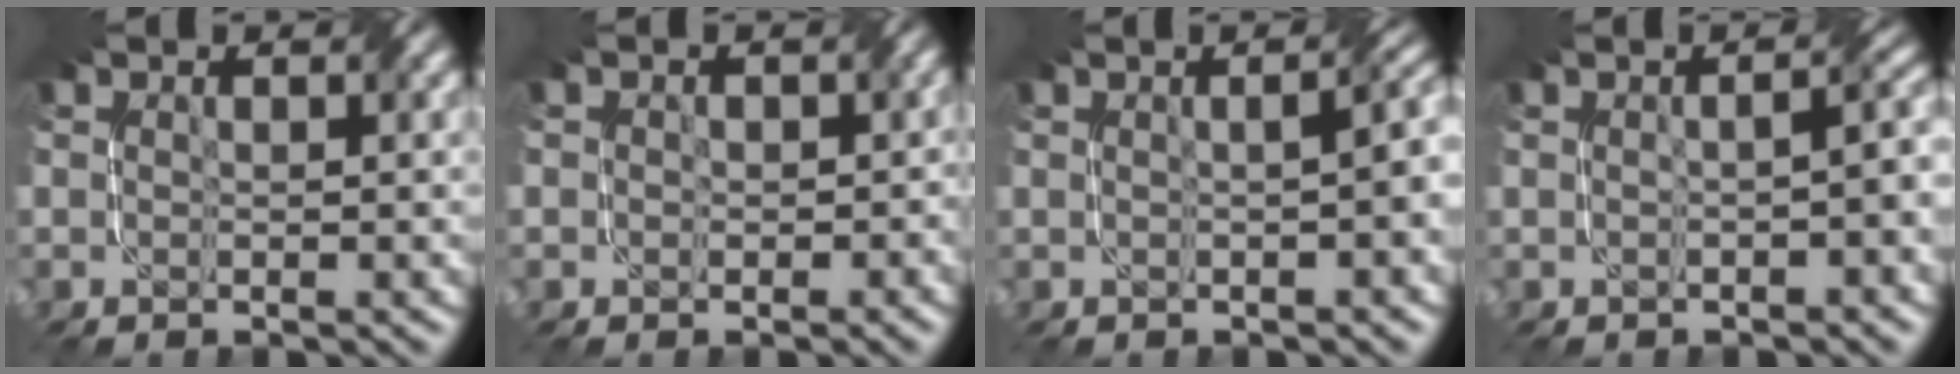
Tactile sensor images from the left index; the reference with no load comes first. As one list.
[{"total": 1.9, "force": [0.2, 1.8, 0.8], "torque": [0.004, -0.002, -0.002]}, {"total": 4.4, "force": [0.2, 1.7, 4.1], "torque": [-0.024, 0.019, 0.000]}, {"total": 3.3, "force": [-0.4, 1.0, 3.2], "torque": [-0.035, 0.014, -0.002]}]